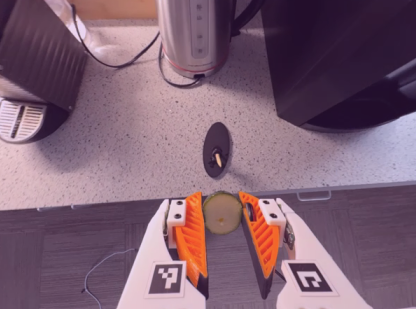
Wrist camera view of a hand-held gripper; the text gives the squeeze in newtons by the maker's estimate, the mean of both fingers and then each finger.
{"total": 7.7, "left": 7.5, "right": 7.8}